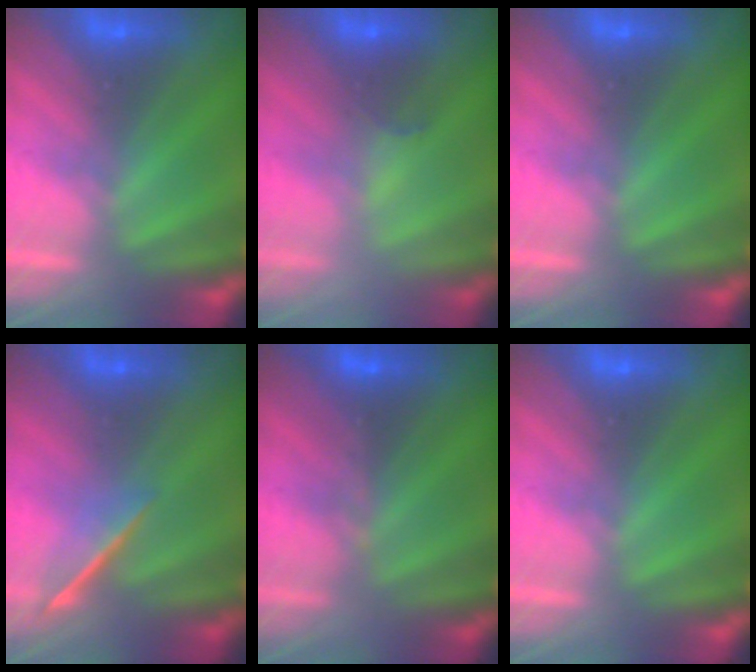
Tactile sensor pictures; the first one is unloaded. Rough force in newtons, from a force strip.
{"total": 2.1}
{"total": 0.0}
{"total": 1.6}
{"total": 2.9}
{"total": 0.0}